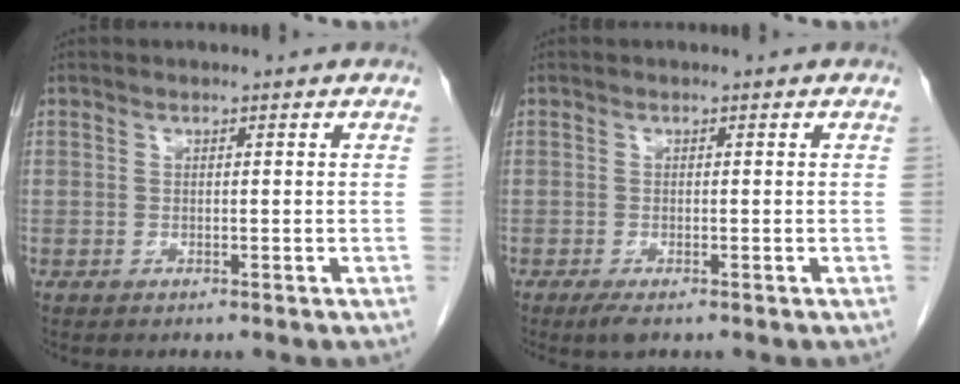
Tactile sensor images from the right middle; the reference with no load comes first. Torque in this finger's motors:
{"motor_torque": [0.57, -0.20, 0.08, 0.04]}